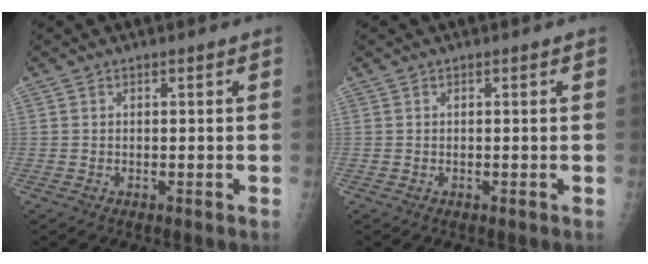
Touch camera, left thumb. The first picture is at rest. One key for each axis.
{"total": 0.0}